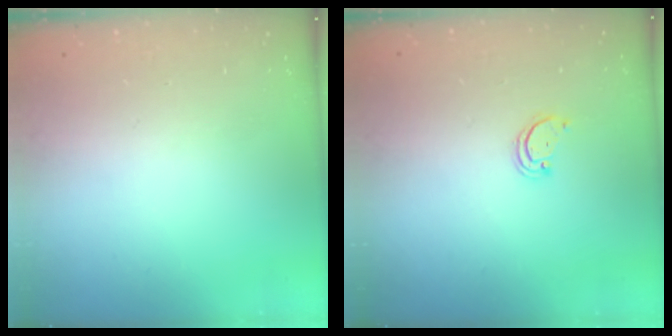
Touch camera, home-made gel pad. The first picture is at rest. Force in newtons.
{"total": 1.8, "press": 1.8, "slide": 0.2}